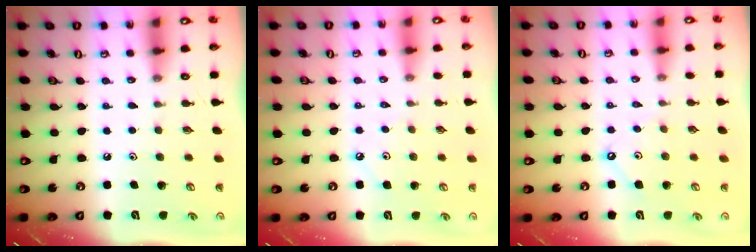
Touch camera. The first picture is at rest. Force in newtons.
{"total": 2.8, "press": 2.7, "slide": 0.5}
{"total": 3.7, "press": 3.6, "slide": 0.5}